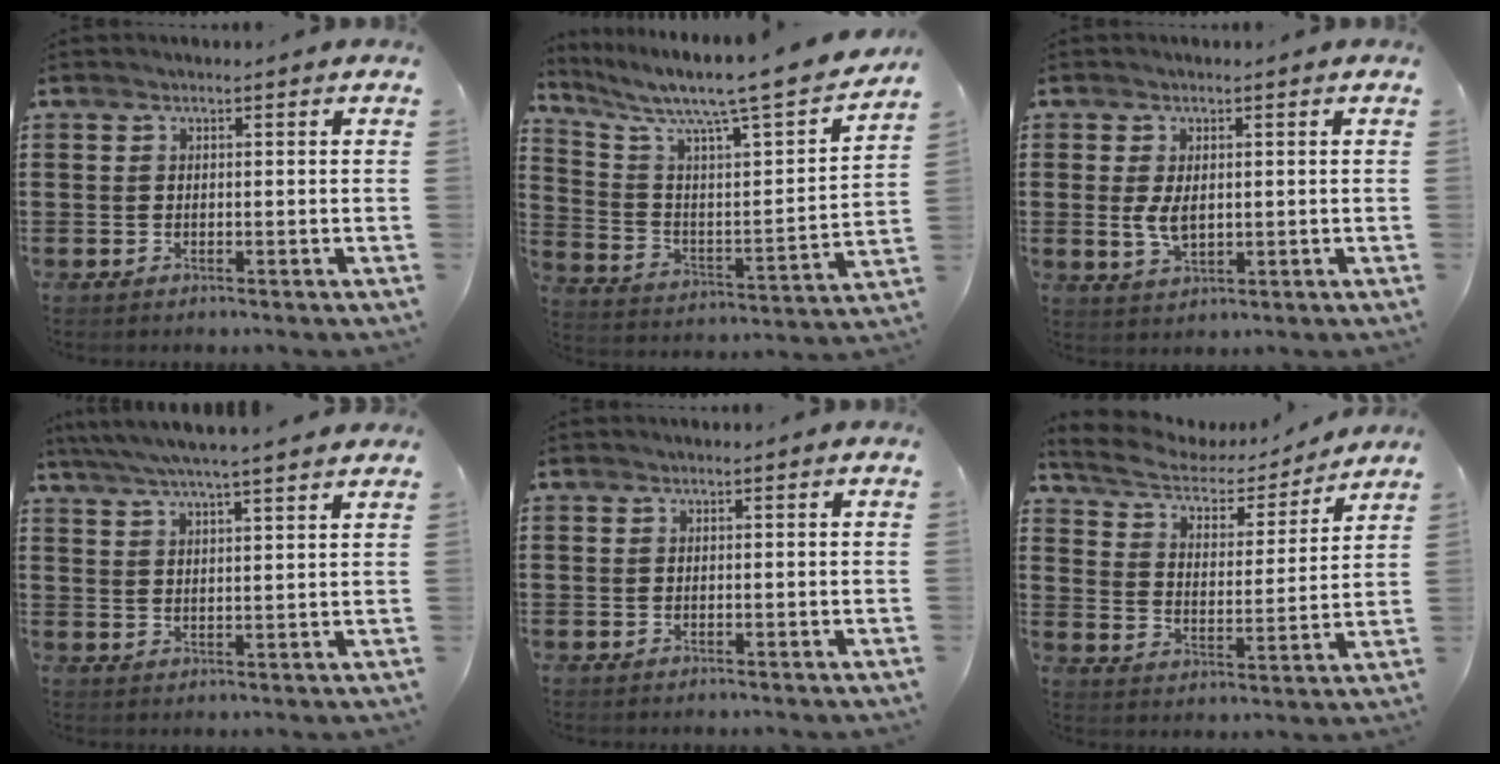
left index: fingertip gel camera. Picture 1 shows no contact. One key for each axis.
{"total": 8.2, "fx": 6.9, "fy": 0.4, "fz": 4.3, "tx": -0.117, "ty": -0.059, "tz": 0.106}
{"total": 3.9, "fx": 0.1, "fy": 2.1, "fz": 3.2, "tx": -0.079, "ty": 0.000, "tz": -0.003}
{"total": 4.8, "fx": 4.3, "fy": -0.1, "fz": 2.2, "tx": -0.056, "ty": -0.018, "tz": 0.074}
{"total": 0.0}
{"total": 5.1, "fx": 4.4, "fy": 1.7, "fz": 2.0, "tx": -0.062, "ty": -0.026, "tz": 0.070}